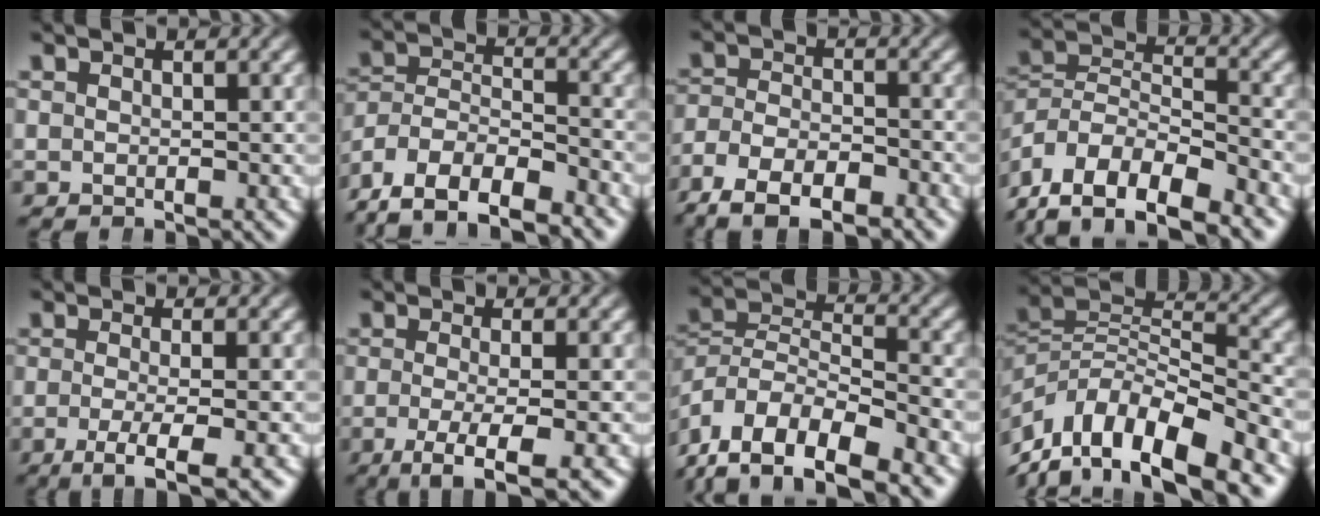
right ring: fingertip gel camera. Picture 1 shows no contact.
{"total": 11.5, "force": [-5.8, 8.8, 4.6], "torque": [-0.126, -0.052, -0.094]}
{"total": 7.1, "force": [-4.7, 3.9, 3.6], "torque": [-0.077, -0.027, -0.066]}
{"total": 10.4, "force": [-3.7, 8.0, 5.6], "torque": [-0.134, -0.037, -0.059]}
{"total": 5.5, "force": [-3.5, 1.3, 4.0], "torque": [-0.078, -0.034, -0.042]}
{"total": 6.4, "force": [-4.4, 1.6, 4.3], "torque": [-0.084, -0.040, -0.053]}
{"total": 9.6, "force": [-2.7, 7.3, 5.6], "torque": [-0.126, -0.021, -0.048]}
{"total": 12.8, "force": [-3.5, 9.0, 8.4], "torque": [-0.171, -0.043, -0.042]}